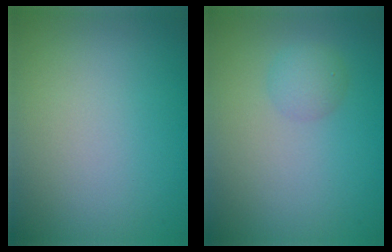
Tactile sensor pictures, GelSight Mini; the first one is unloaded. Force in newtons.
{"total": 1.6, "press": 1.6, "slide": 0.1}